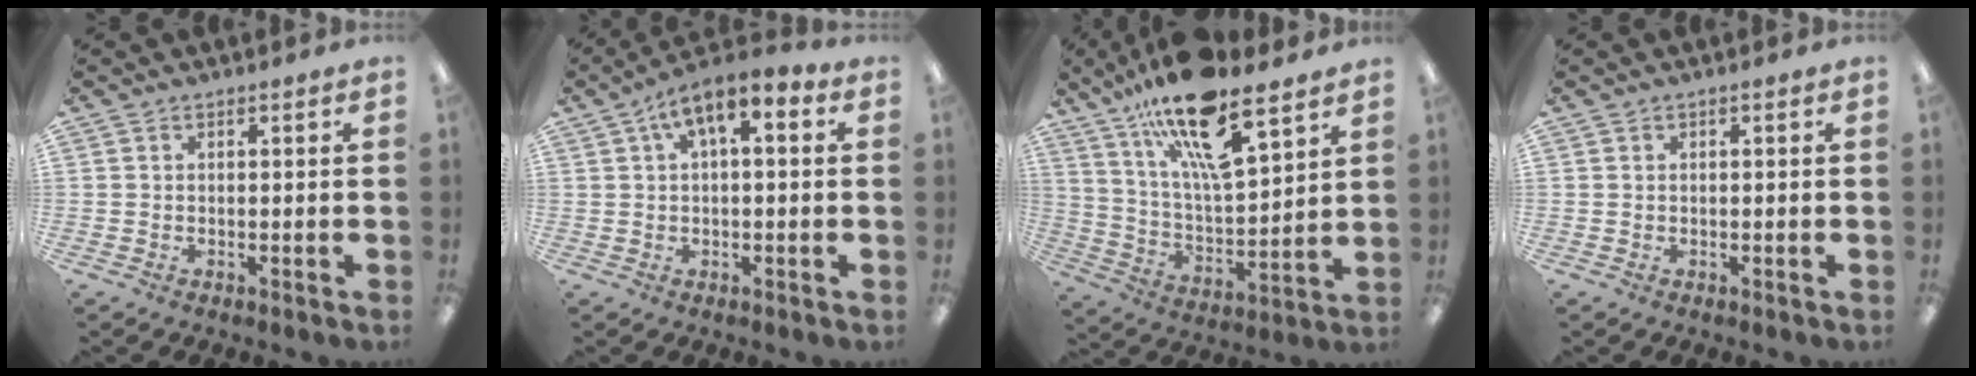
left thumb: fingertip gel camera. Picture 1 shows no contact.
{"total": 7.2, "force": [2.6, 3.0, 6.0], "torque": [-0.107, 0.001, 0.045]}
{"total": 19.3, "force": [14.1, 5.4, 12.0], "torque": [-0.214, -0.083, 0.238]}
{"total": 0.0}